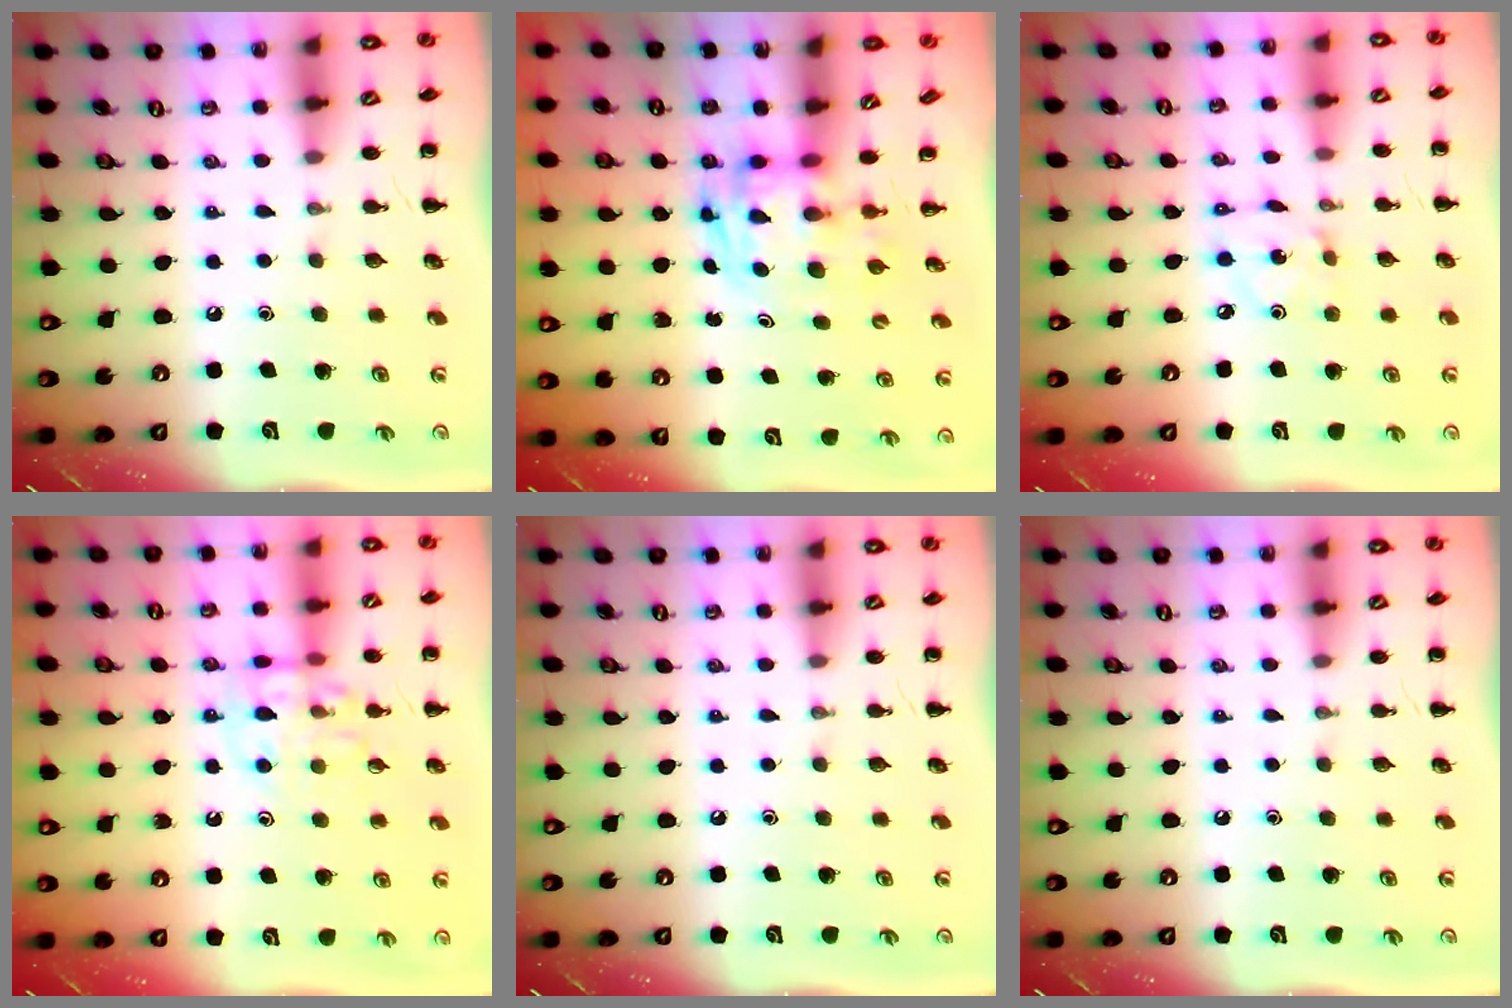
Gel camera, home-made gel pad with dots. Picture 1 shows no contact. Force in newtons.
{"total": 2.8, "press": 2.8, "slide": 0.5}
{"total": 2.3, "press": 2.3, "slide": 0.1}
{"total": 11.2, "press": 11.1, "slide": 1.4}
{"total": 0.0}
{"total": 0.0}